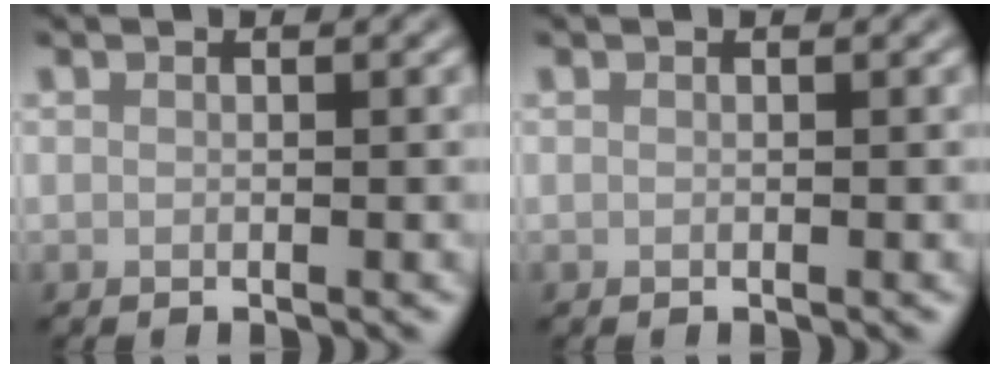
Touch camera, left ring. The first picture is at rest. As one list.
[{"total": 0.0}]